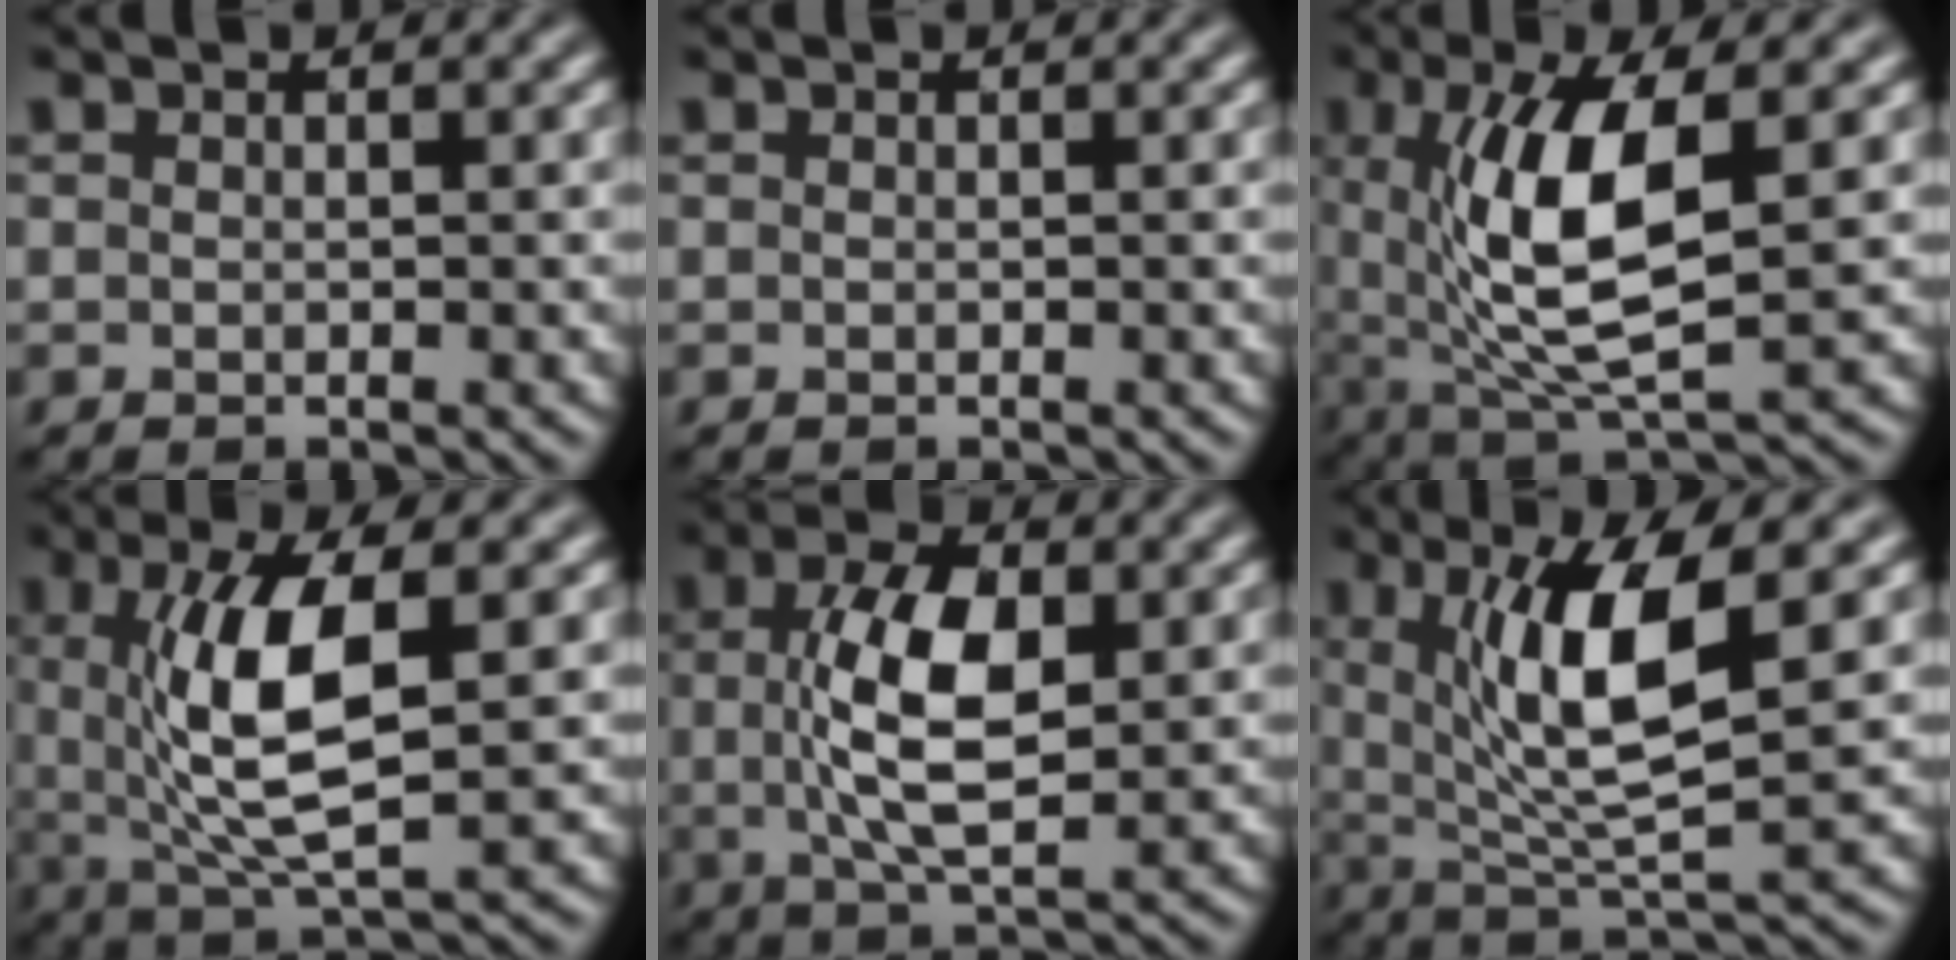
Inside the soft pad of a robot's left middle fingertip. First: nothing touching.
{"total": 0.0}
{"total": 9.1, "force": [0.8, 3.2, 8.5], "torque": [-0.170, -0.007, 0.023]}
{"total": 7.9, "force": [0.7, 2.5, 7.5], "torque": [-0.150, -0.010, 0.022]}
{"total": 7.2, "force": [0.2, 3.1, 6.5], "torque": [-0.143, 0.000, 0.009]}
{"total": 8.5, "force": [1.9, 2.4, 7.9], "torque": [-0.151, -0.013, 0.045]}